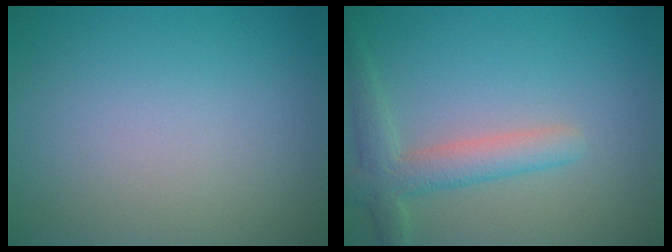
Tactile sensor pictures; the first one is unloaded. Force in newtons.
{"total": 3.5, "press": 3.5, "slide": 0.1}